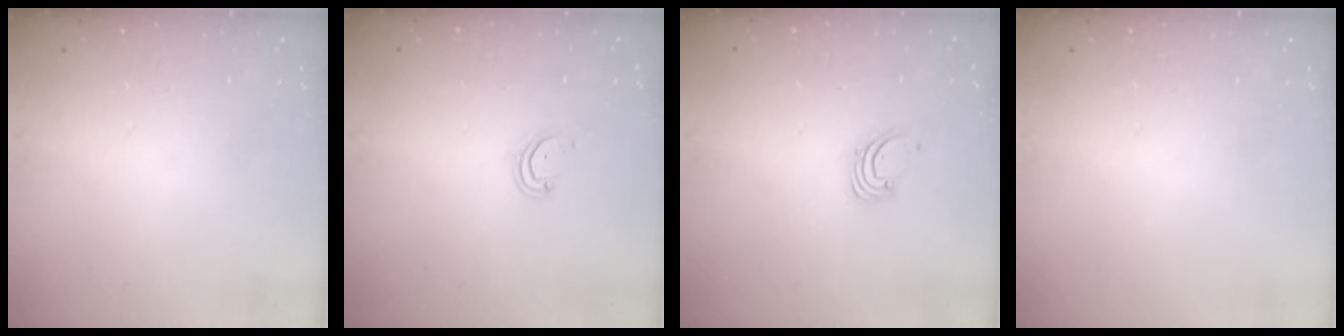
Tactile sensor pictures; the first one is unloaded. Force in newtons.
{"total": 3.0, "press": 3.0, "slide": 0.2}
{"total": 1.4, "press": 1.4, "slide": 0.1}
{"total": 0.0}